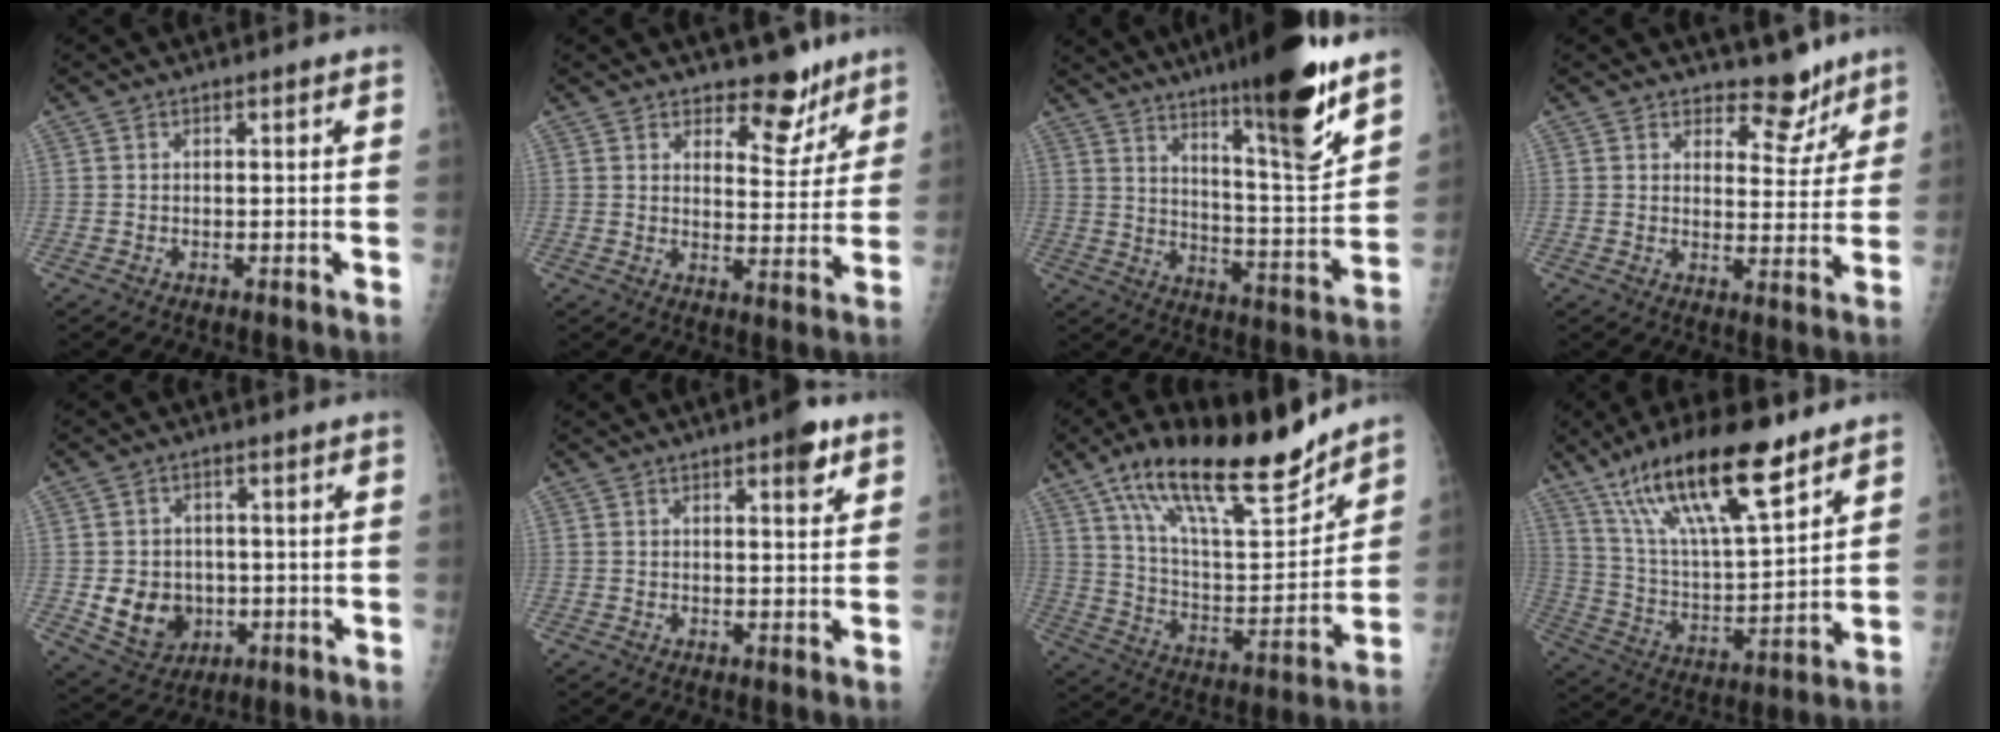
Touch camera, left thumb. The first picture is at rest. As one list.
[{"total": 7.7, "force": [6.0, 3.8, 2.9], "torque": [-0.004, -0.043, 0.090]}, {"total": 19.8, "force": [13.3, 2.4, 14.4], "torque": [-0.189, -0.082, 0.212]}, {"total": 6.4, "force": [5.3, 3.3, 1.4], "torque": [0.012, -0.042, 0.078]}, {"total": 8.9, "force": [-1.2, 7.6, 4.4], "torque": [-0.043, -0.001, -0.003]}, {"total": 4.4, "force": [2.6, 1.3, 3.3], "torque": [-0.037, -0.011, 0.031]}, {"total": 23.9, "force": [17.1, 7.2, 15.0], "torque": [-0.217, -0.064, 0.294]}, {"total": 21.5, "force": [13.9, 5.7, 15.3], "torque": [-0.259, -0.048, 0.259]}]